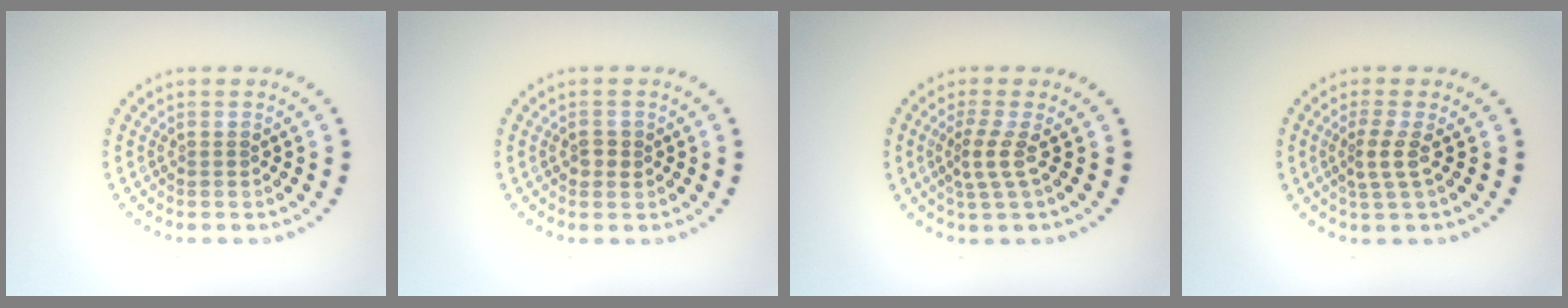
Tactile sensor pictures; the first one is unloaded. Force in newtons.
{"total": 1.2, "press": 1.2, "slide": 0.2}
{"total": 2.3, "press": 1.5, "slide": 1.8}
{"total": 2.1, "press": 1.5, "slide": 1.5}